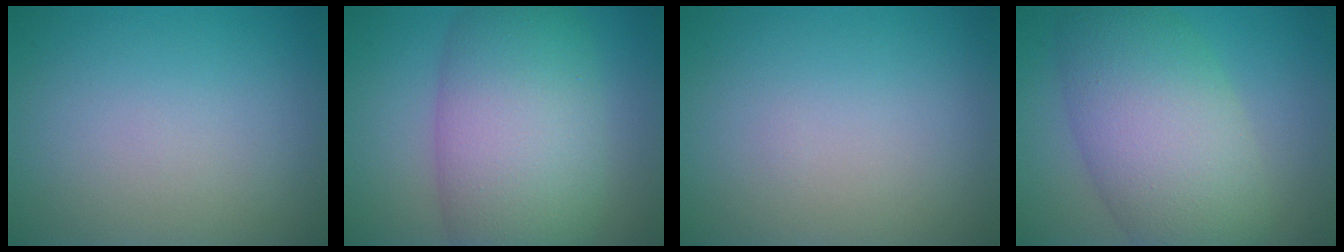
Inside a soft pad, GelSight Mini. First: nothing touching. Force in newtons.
{"total": 10.9, "press": 10.9, "slide": 0.4}
{"total": 0.0}
{"total": 9.6, "press": 9.6, "slide": 0.5}